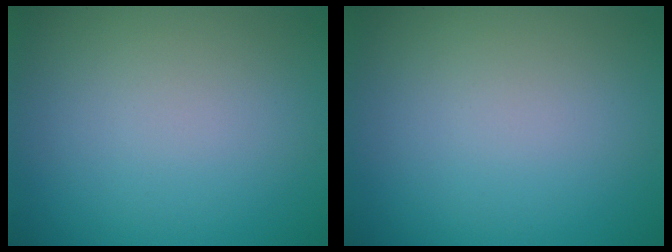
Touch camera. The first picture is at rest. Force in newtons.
{"total": 0.0}